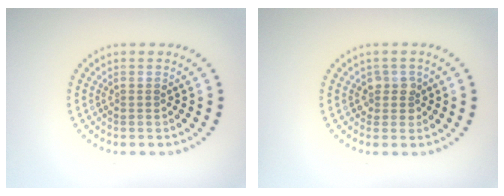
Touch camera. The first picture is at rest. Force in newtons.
{"total": 1.6, "press": 1.4, "slide": 0.6}